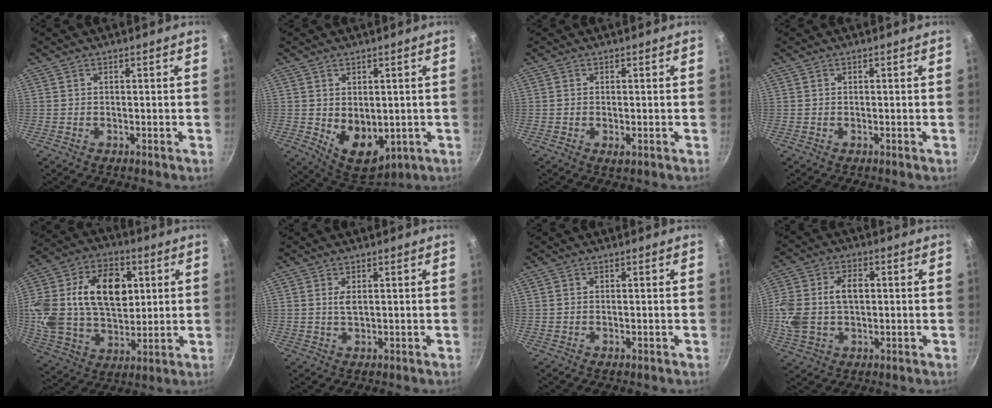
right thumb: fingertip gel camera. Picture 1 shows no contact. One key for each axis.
{"total": 9.6, "fx": -0.7, "fy": 6.7, "fz": 6.8, "tx": -0.075, "ty": -0.019, "tz": 0.012}
{"total": 1.4, "fx": -0.5, "fy": 0.7, "fz": 1.2, "tx": -0.022, "ty": -0.003, "tz": -0.006}
{"total": 0.0}
{"total": 25.3, "fx": 5.1, "fy": 17.0, "fz": 18.0, "tx": -0.350, "ty": 0.016, "tz": 0.089}
{"total": 1.9, "fx": 0.5, "fy": 0.9, "fz": 1.6, "tx": -0.030, "ty": -0.002, "tz": 0.011}
{"total": 0.0}
{"total": 12.3, "fx": 0.7, "fy": 8.4, "fz": 8.9, "tx": -0.166, "ty": 0.017, "tz": 0.009}